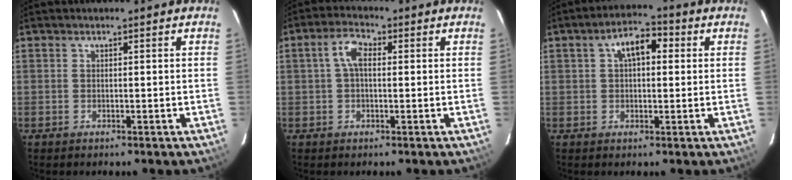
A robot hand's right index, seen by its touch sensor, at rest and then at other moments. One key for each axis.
{"total": 4.2, "fx": 0.4, "fy": 2.2, "fz": 3.5, "tx": -0.071, "ty": 0.016, "tz": 0.008}
{"total": 6.3, "fx": 1.5, "fy": 3.4, "fz": 5.1, "tx": -0.085, "ty": 0.026, "tz": 0.026}